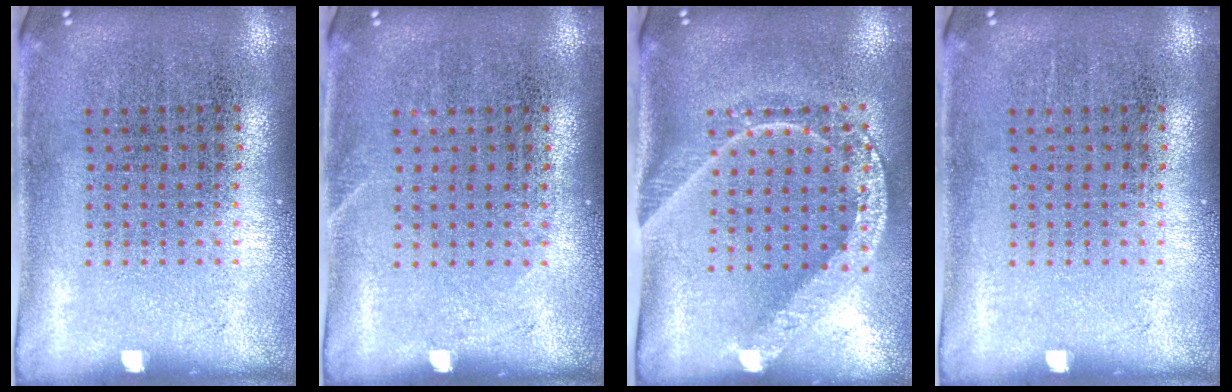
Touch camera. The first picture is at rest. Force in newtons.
{"total": 0.5, "press": 0.5, "slide": 0.1}
{"total": 2.0, "press": 1.6, "slide": 1.3}
{"total": 0.0}